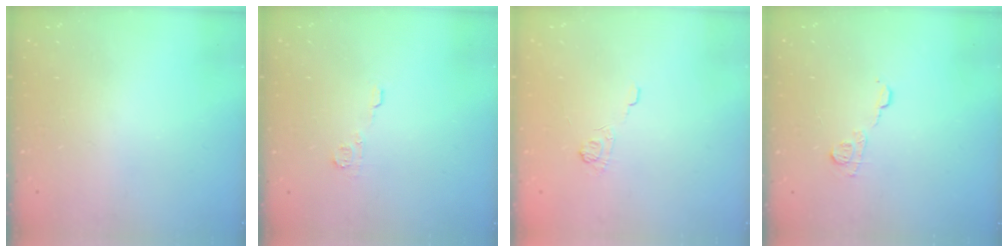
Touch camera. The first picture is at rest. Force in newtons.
{"total": 4.9, "press": 4.9, "slide": 0.2}
{"total": 2.5, "press": 2.1, "slide": 1.4}
{"total": 7.0, "press": 7.0, "slide": 0.4}